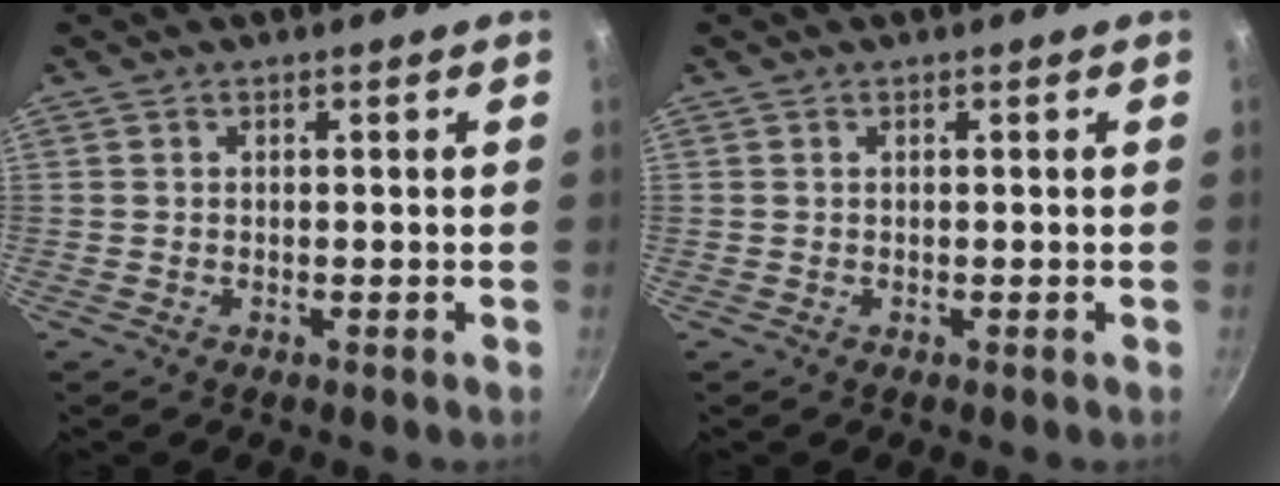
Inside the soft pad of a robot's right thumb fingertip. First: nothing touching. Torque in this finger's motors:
{"motor_torque": [0.19, 0.14, -0.18, 0.14, 0.01]}